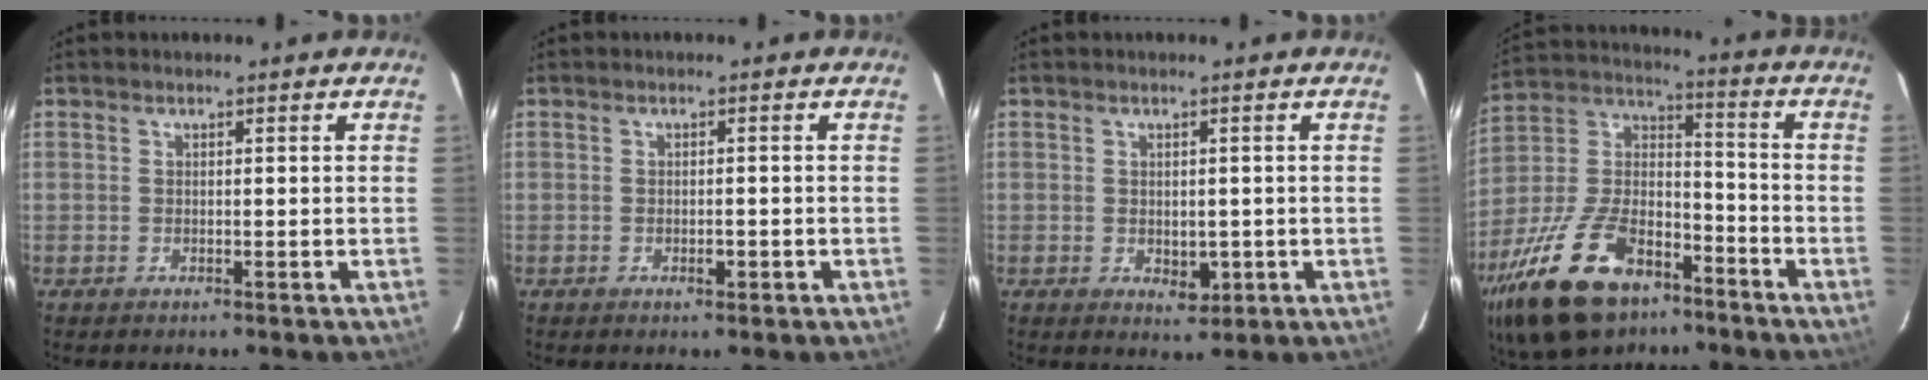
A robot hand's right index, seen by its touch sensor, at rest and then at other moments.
{"total": 1.3, "force": [-0.7, 0.4, 1.1], "torque": [-0.019, -0.001, -0.008]}
{"total": 3.0, "force": [-0.6, 1.8, 2.3], "torque": [-0.030, -0.003, 0.001]}
{"total": 22.1, "force": [-14.5, 10.5, 12.9], "torque": [-0.310, 0.009, -0.258]}